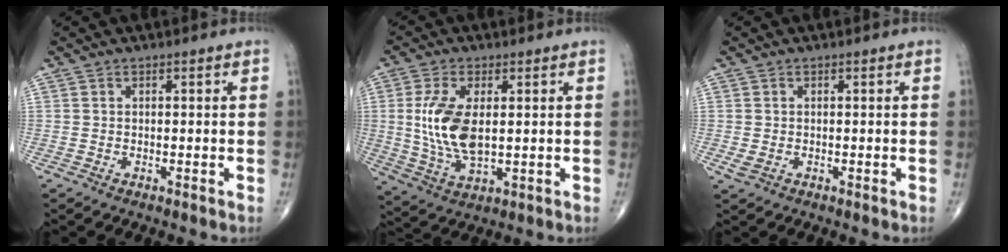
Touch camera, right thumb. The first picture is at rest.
{"total": 11.2, "force": [1.0, 5.4, 9.8], "torque": [-0.204, -0.013, 0.028]}
{"total": 1.7, "force": [-0.3, 1.1, 1.3], "torque": [-0.028, 0.000, -0.001]}